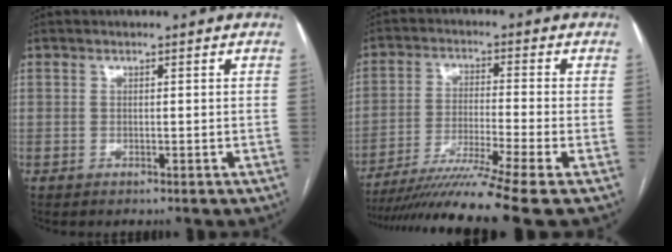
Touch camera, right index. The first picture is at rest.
{"total": 13.2, "force": [-10.6, -3.3, 7.1], "torque": [-0.119, -0.031, -0.176]}